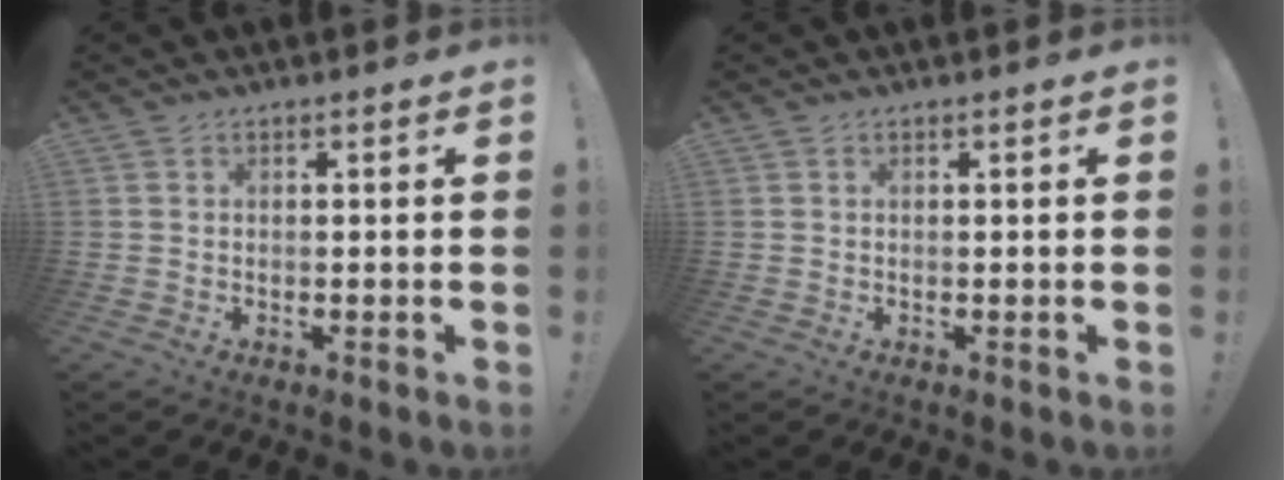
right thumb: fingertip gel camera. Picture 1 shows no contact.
{"total": 0.0}